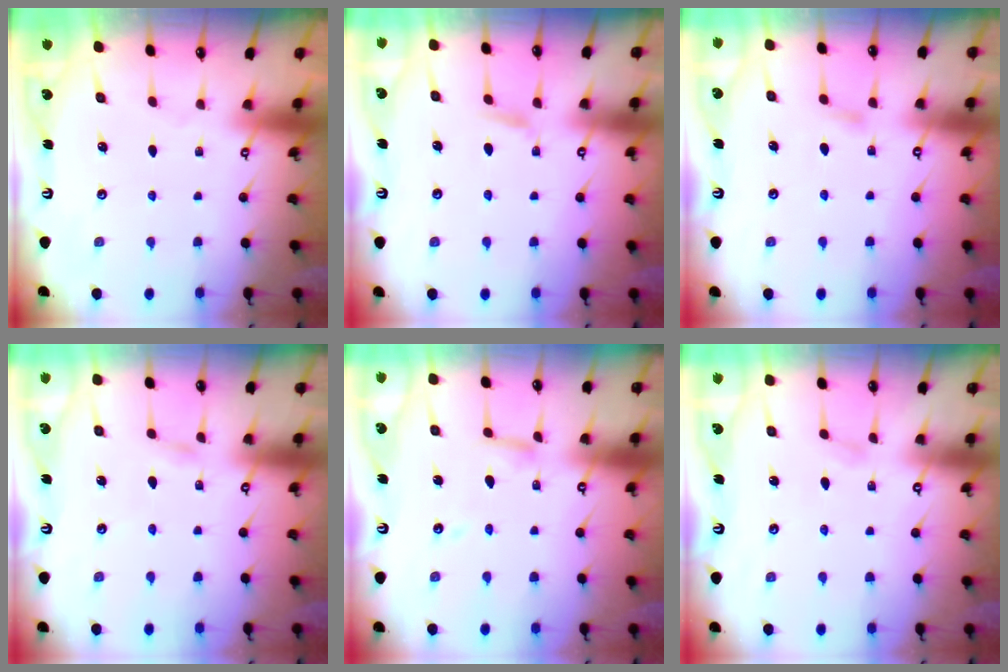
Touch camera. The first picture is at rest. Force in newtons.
{"total": 5.3, "press": 5.2, "slide": 0.7}
{"total": 4.5, "press": 4.5, "slide": 0.5}
{"total": 2.7, "press": 2.7, "slide": 0.2}
{"total": 5.9, "press": 5.9, "slide": 0.6}
{"total": 2.7, "press": 2.6, "slide": 0.4}